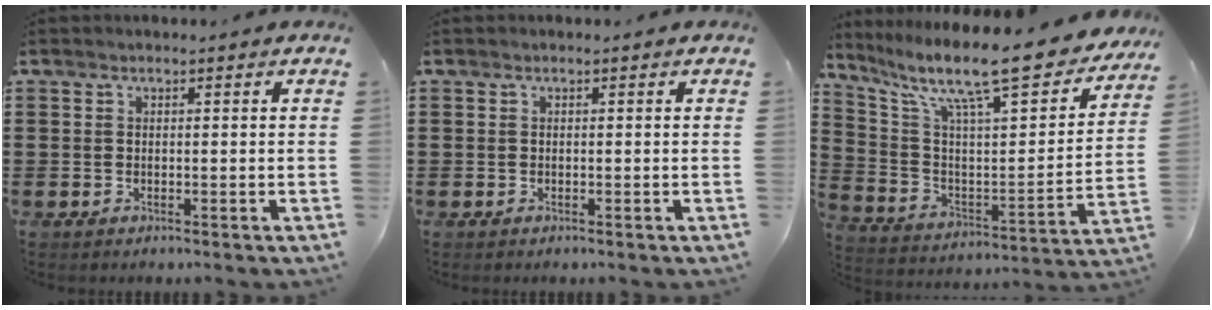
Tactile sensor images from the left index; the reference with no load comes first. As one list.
[{"total": 0.0}, {"total": 13.5, "force": [10.5, 1.9, 8.2], "torque": [-0.174, -0.078, 0.170]}]